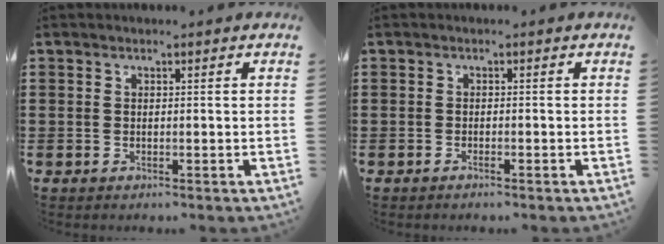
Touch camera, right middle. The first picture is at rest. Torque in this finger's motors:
{"motor_torque": [-0.24, 0.09, 0.06, -0.01]}